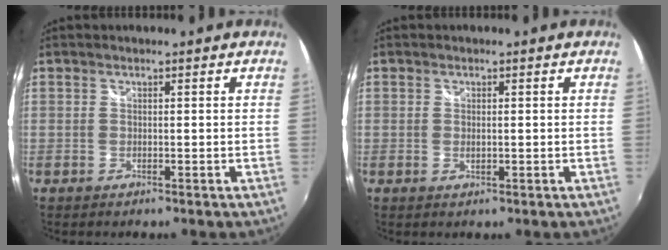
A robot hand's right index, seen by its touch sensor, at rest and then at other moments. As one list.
[{"total": 1.1, "force": [0.1, 0.6, 0.9], "torque": [-0.018, -0.002, 0.003]}]